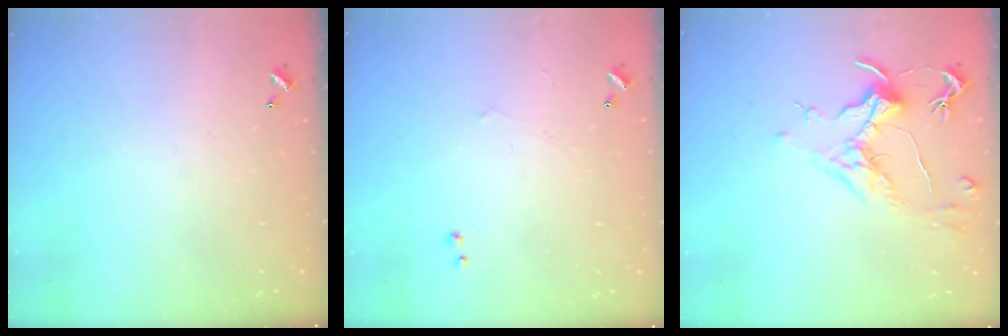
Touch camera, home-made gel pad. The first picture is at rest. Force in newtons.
{"total": 1.0, "press": 0.9, "slide": 0.5}
{"total": 1.8, "press": 1.6, "slide": 0.9}